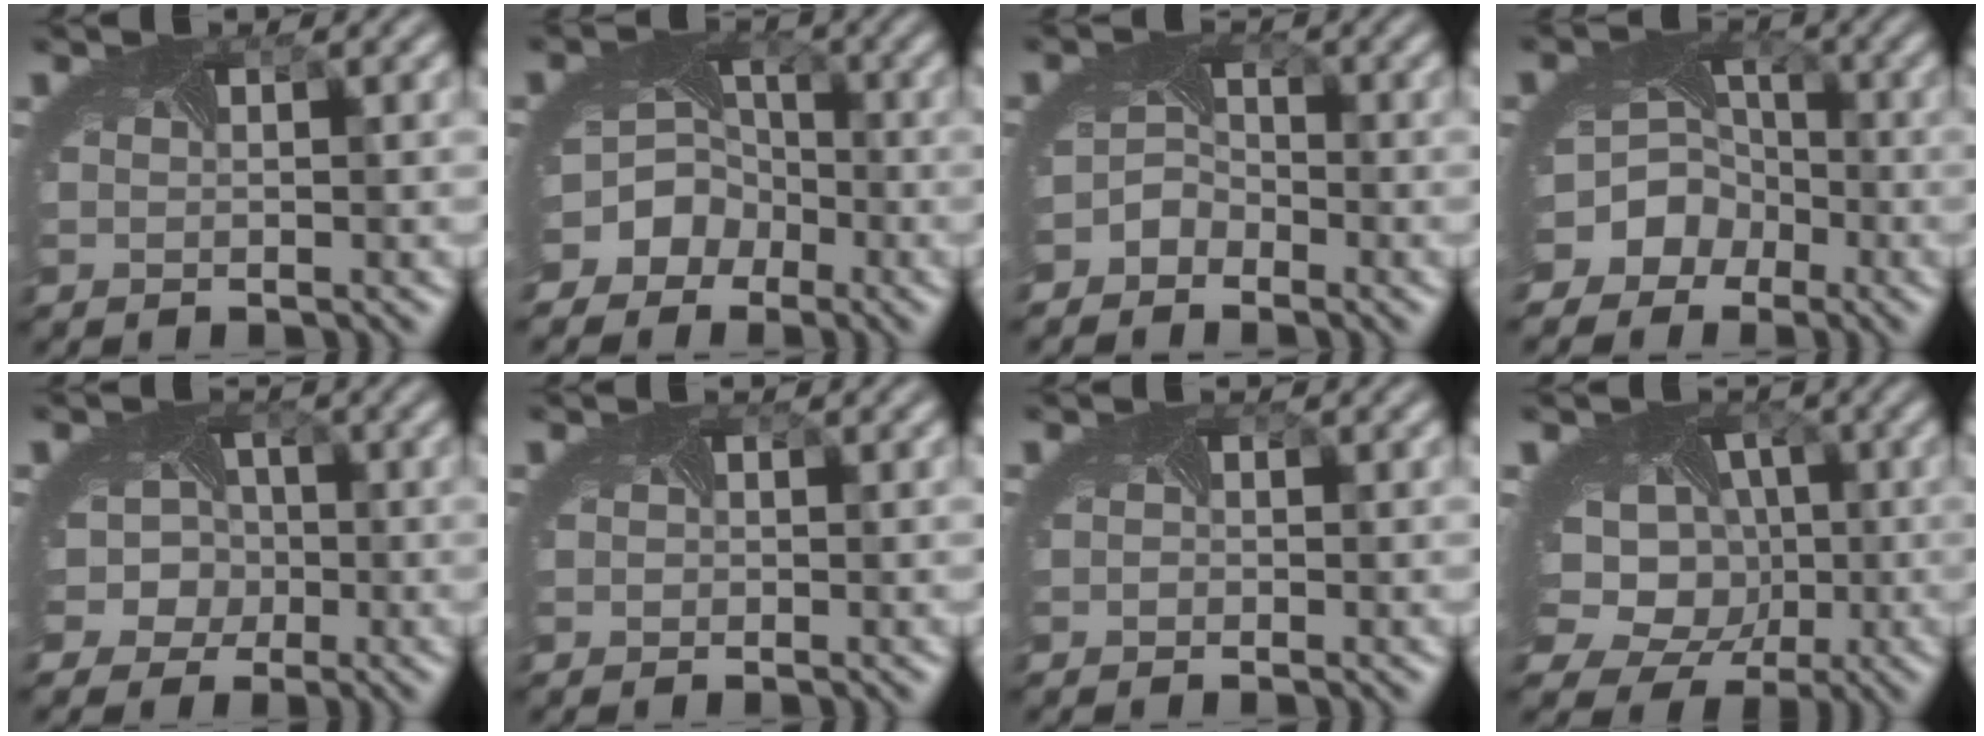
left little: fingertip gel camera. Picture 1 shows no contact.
{"total": 8.4, "force": [-4.1, 7.0, 2.3], "torque": [-0.038, -0.017, -0.081]}
{"total": 2.2, "force": [-1.8, 1.2, 0.2], "torque": [-0.009, -0.002, -0.040]}
{"total": 9.2, "force": [-4.3, 7.8, 2.6], "torque": [-0.053, -0.017, -0.084]}
{"total": 7.9, "force": [-0.7, 7.1, 3.4], "torque": [-0.055, 0.012, -0.053]}
{"total": 0.7, "force": [0.1, 0.7, 0.1], "torque": [0.001, -0.004, -0.003]}
{"total": 0.6, "force": [-0.1, 0.6, 0.0], "torque": [0.000, -0.006, -0.008]}
{"total": 11.0, "force": [-0.4, 9.5, 5.6], "torque": [-0.103, -0.006, -0.031]}